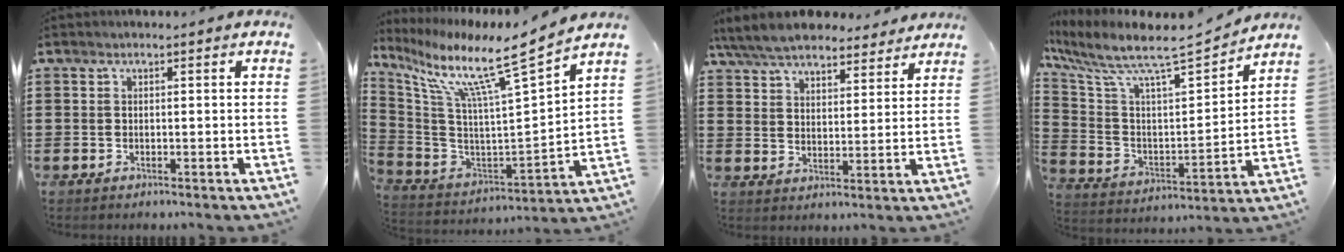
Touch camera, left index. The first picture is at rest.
{"total": 11.1, "force": [7.7, 0.3, 8.0], "torque": [-0.172, -0.059, 0.113]}
{"total": 7.5, "force": [6.9, 1.7, 2.3], "torque": [-0.074, -0.023, 0.126]}
{"total": 7.9, "force": [6.8, 0.8, 3.9], "torque": [-0.109, -0.058, 0.106]}